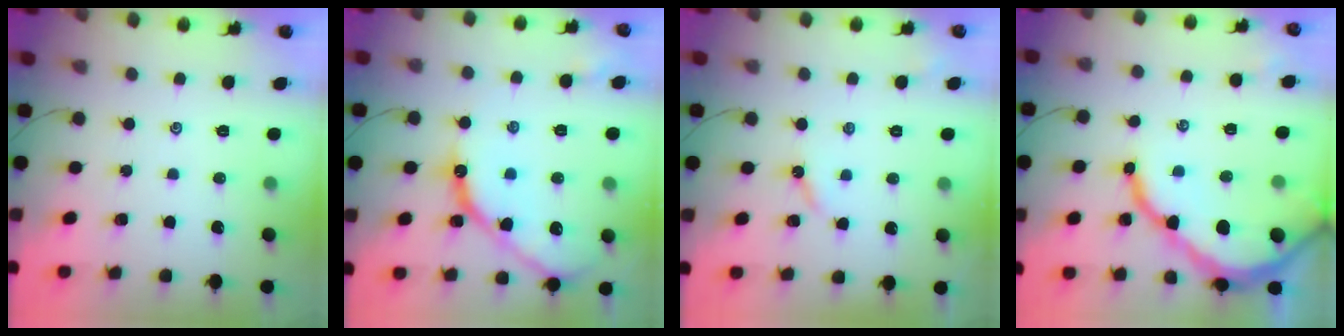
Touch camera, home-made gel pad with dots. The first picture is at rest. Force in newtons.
{"total": 13.4, "press": 13.3, "slide": 1.1}
{"total": 3.6, "press": 3.5, "slide": 0.4}
{"total": 16.4, "press": 16.3, "slide": 1.8}